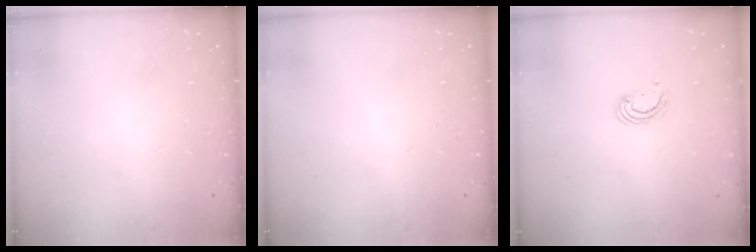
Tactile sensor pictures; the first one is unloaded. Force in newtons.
{"total": 0.0}
{"total": 3.2, "press": 3.1, "slide": 0.3}